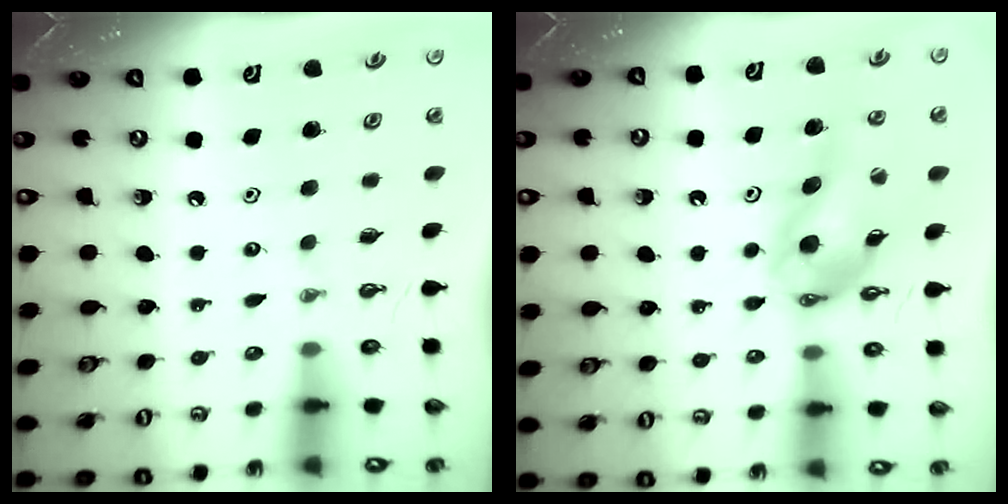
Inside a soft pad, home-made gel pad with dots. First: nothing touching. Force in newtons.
{"total": 12.6, "press": 12.5, "slide": 1.6}